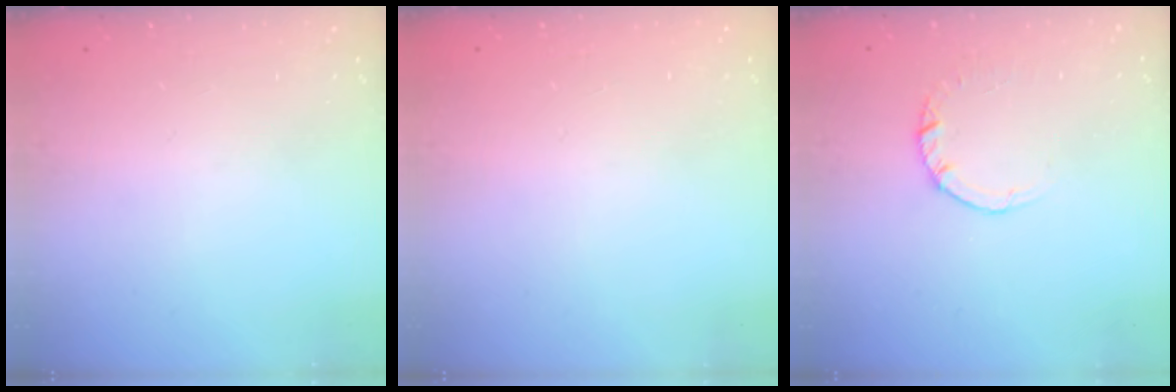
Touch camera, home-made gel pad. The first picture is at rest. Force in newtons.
{"total": 2.5, "press": 2.5, "slide": 0.2}
{"total": 2.5, "press": 2.5, "slide": 0.2}